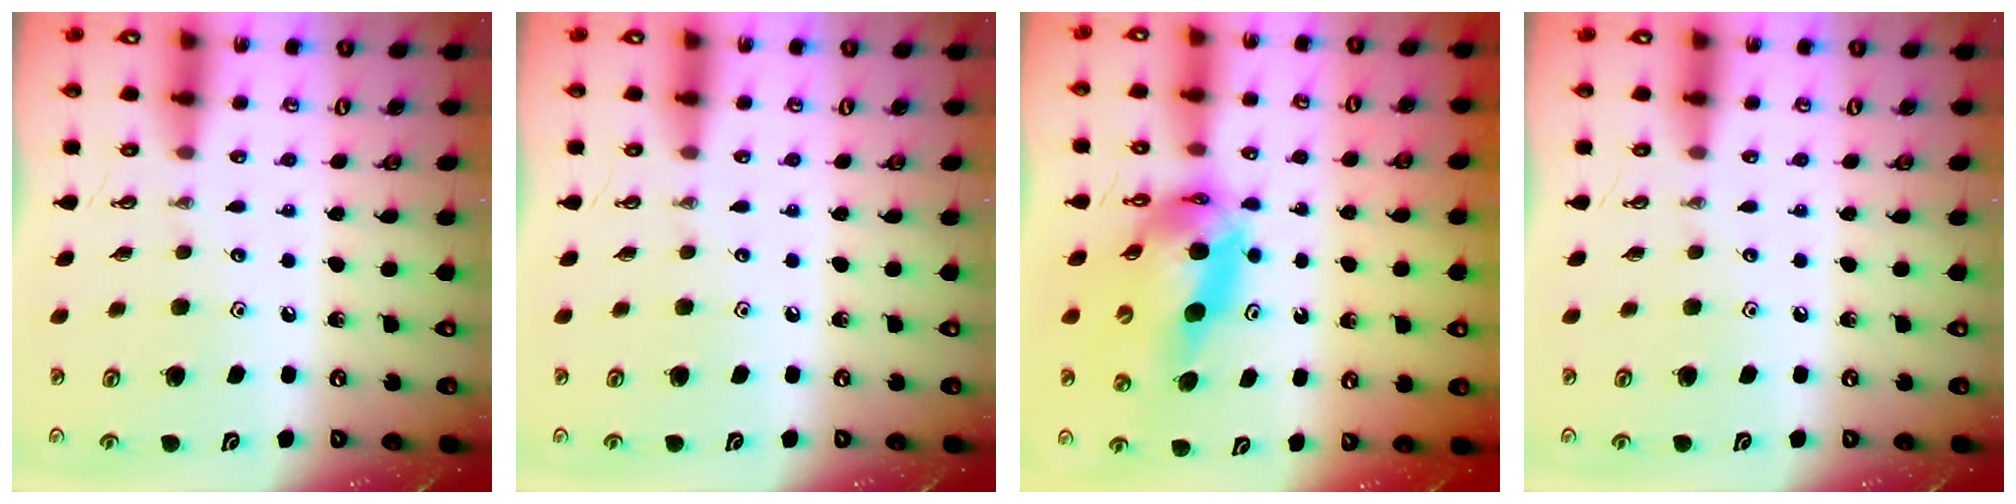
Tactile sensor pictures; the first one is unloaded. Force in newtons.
{"total": 0.0}
{"total": 11.0, "press": 11.0, "slide": 1.0}
{"total": 0.0}